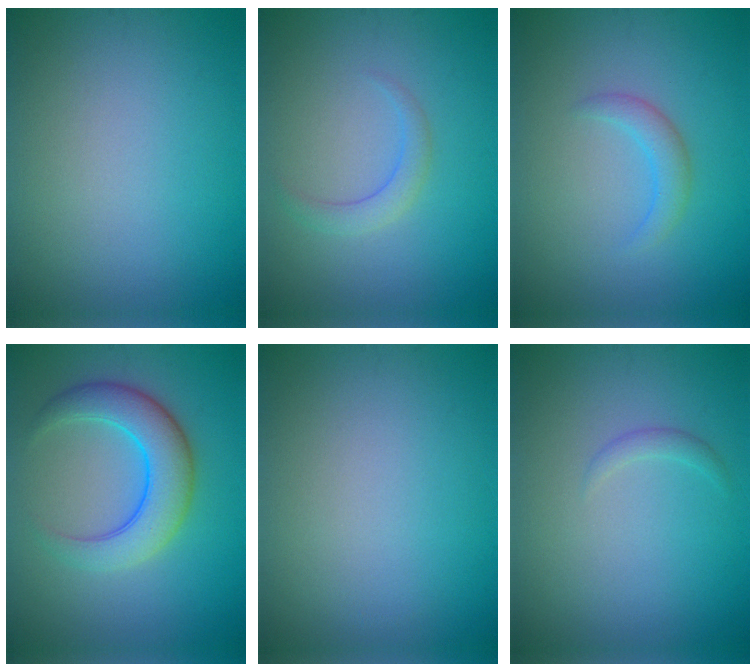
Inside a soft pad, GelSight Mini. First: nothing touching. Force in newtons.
{"total": 1.6, "press": 1.6, "slide": 0.1}
{"total": 1.7, "press": 1.7, "slide": 0.3}
{"total": 5.5, "press": 5.5, "slide": 0.2}
{"total": 0.0}
{"total": 0.9, "press": 0.9, "slide": 0.0}